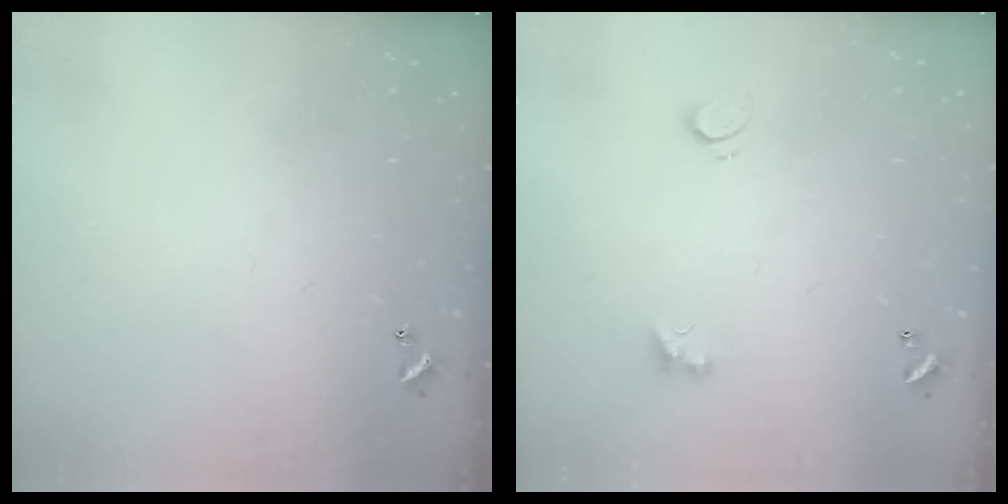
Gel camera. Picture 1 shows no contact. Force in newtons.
{"total": 3.0, "press": 2.7, "slide": 1.1}